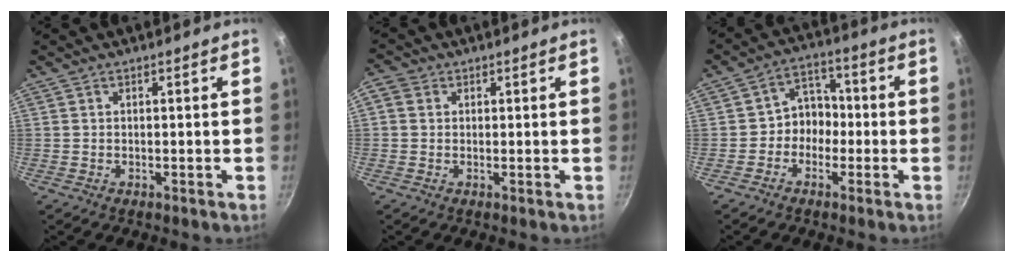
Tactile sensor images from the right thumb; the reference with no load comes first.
{"total": 2.0, "force": [0.3, 1.7, 1.0], "torque": [-0.023, 0.005, -0.001]}
{"total": 6.3, "force": [-1.7, 5.3, 2.8], "torque": [0.004, 0.031, -0.040]}